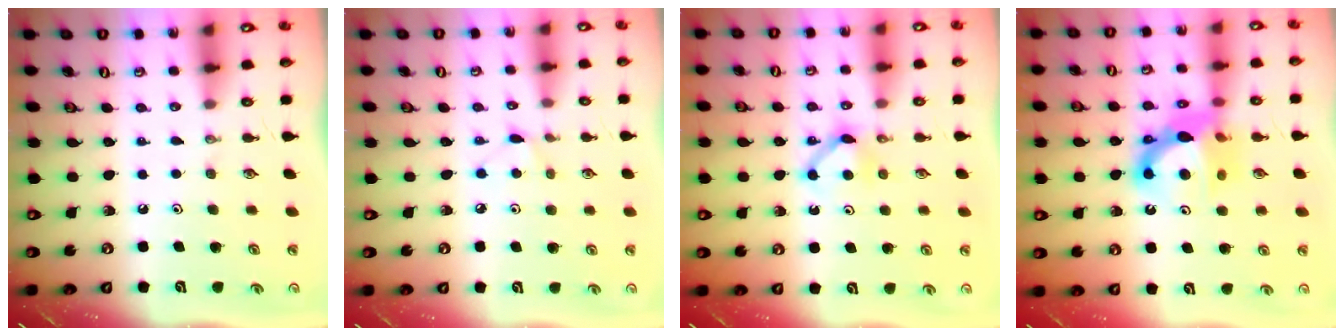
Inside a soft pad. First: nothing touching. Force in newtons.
{"total": 4.7, "press": 4.7, "slide": 0.6}
{"total": 5.1, "press": 5.0, "slide": 0.7}
{"total": 11.3, "press": 11.0, "slide": 2.4}